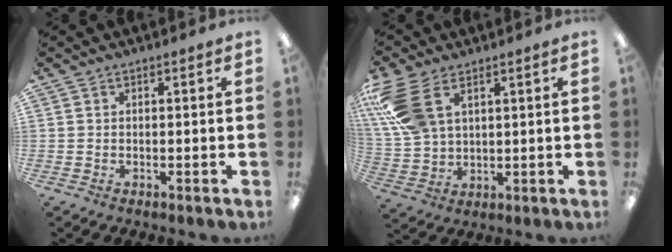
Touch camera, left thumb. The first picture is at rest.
{"total": 13.7, "force": [6.3, 8.1, 9.1], "torque": [-0.215, -0.010, 0.120]}